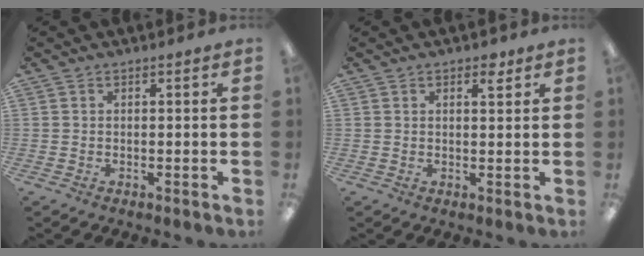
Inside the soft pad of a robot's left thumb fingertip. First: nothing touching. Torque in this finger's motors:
{"motor_torque": [-0.19, -0.05, -0.33, -0.20, 0.02]}